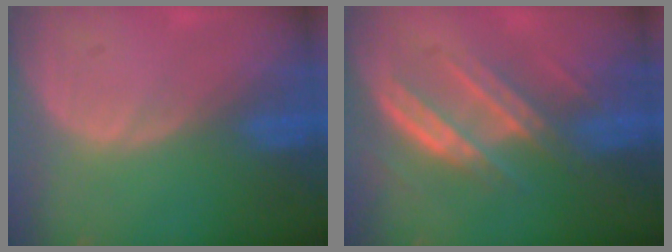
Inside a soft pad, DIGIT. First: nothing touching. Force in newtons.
{"total": 6.5, "press": 6.3, "slide": 1.4}